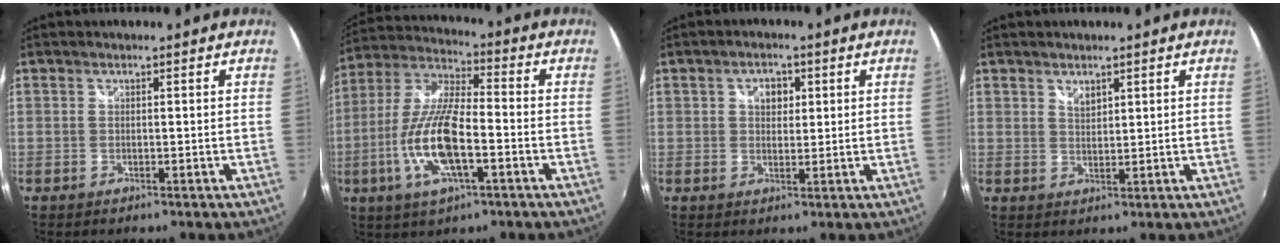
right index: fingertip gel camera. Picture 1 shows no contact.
{"total": 15.0, "force": [-4.7, 4.6, 13.5], "torque": [-0.280, -0.009, -0.092]}
{"total": 3.7, "force": [1.1, 2.8, 2.1], "torque": [-0.026, 0.008, 0.018]}
{"total": 2.2, "force": [1.6, 1.2, 1.0], "torque": [-0.013, -0.001, 0.029]}